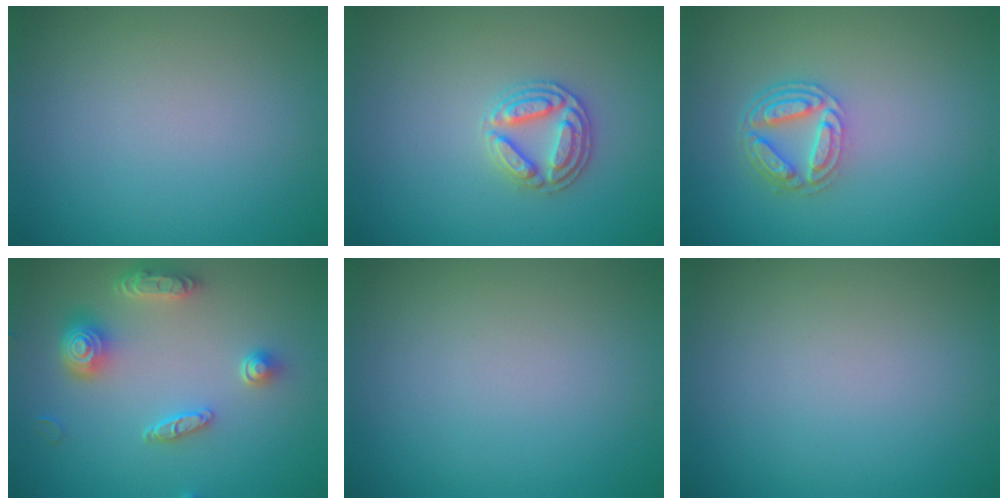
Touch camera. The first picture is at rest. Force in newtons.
{"total": 2.8, "press": 2.8, "slide": 0.3}
{"total": 4.1, "press": 3.2, "slide": 2.6}
{"total": 4.6, "press": 3.9, "slide": 2.5}
{"total": 0.0}
{"total": 0.0}